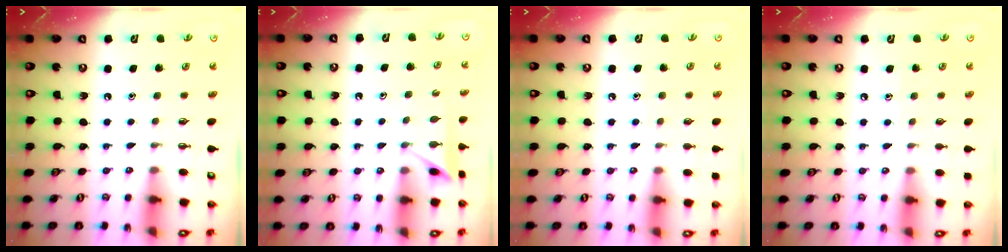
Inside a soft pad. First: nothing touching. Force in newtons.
{"total": 4.9, "press": 4.8, "slide": 0.5}
{"total": 5.3, "press": 5.3, "slide": 0.6}
{"total": 3.4, "press": 3.4, "slide": 0.4}